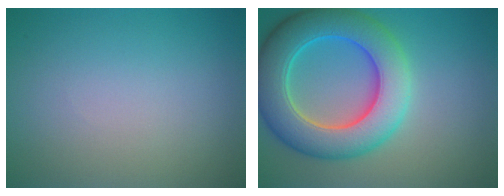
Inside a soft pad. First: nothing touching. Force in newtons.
{"total": 9.2, "press": 9.2, "slide": 0.3}